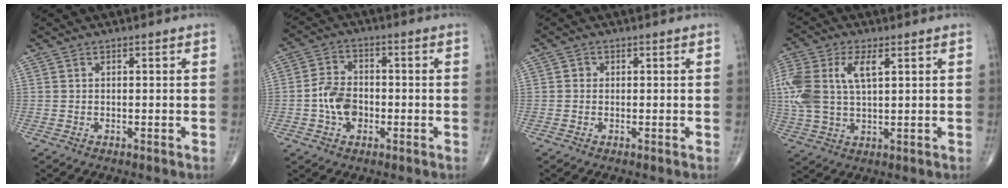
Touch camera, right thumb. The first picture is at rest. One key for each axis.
{"total": 6.0, "fx": -1.7, "fy": 4.6, "fz": 3.4, "tx": -0.047, "ty": 0.023, "tz": -0.040}
{"total": 0.8, "fx": -0.1, "fy": 0.8, "fz": 0.2, "tx": 0.004, "ty": 0.003, "tz": -0.004}
{"total": 14.2, "fx": 3.4, "fy": 7.6, "fz": 11.5, "tx": -0.279, "ty": 0.013, "tz": 0.068}